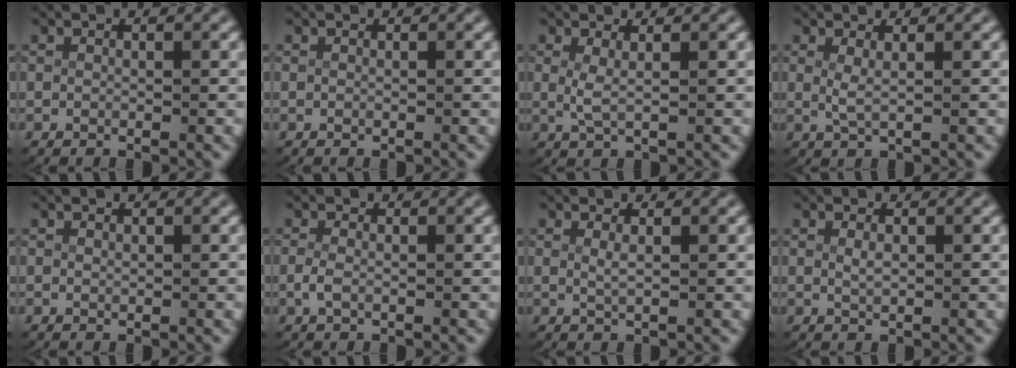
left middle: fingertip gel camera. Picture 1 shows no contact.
{"total": 0.0}
{"total": 1.6, "force": [0.4, 0.3, 1.5], "torque": [-0.044, -0.015, 0.017]}
{"total": 1.3, "force": [0.5, 0.0, 1.2], "torque": [-0.036, -0.015, 0.019]}
{"total": 0.0}
{"total": 1.0, "force": [-0.4, 0.3, 0.9], "torque": [-0.033, -0.012, -0.002]}
{"total": 1.0, "force": [0.4, -0.2, 0.9], "torque": [-0.024, -0.012, 0.016]}
{"total": 0.8, "force": [0.2, 0.0, 0.7], "torque": [-0.021, -0.010, 0.012]}